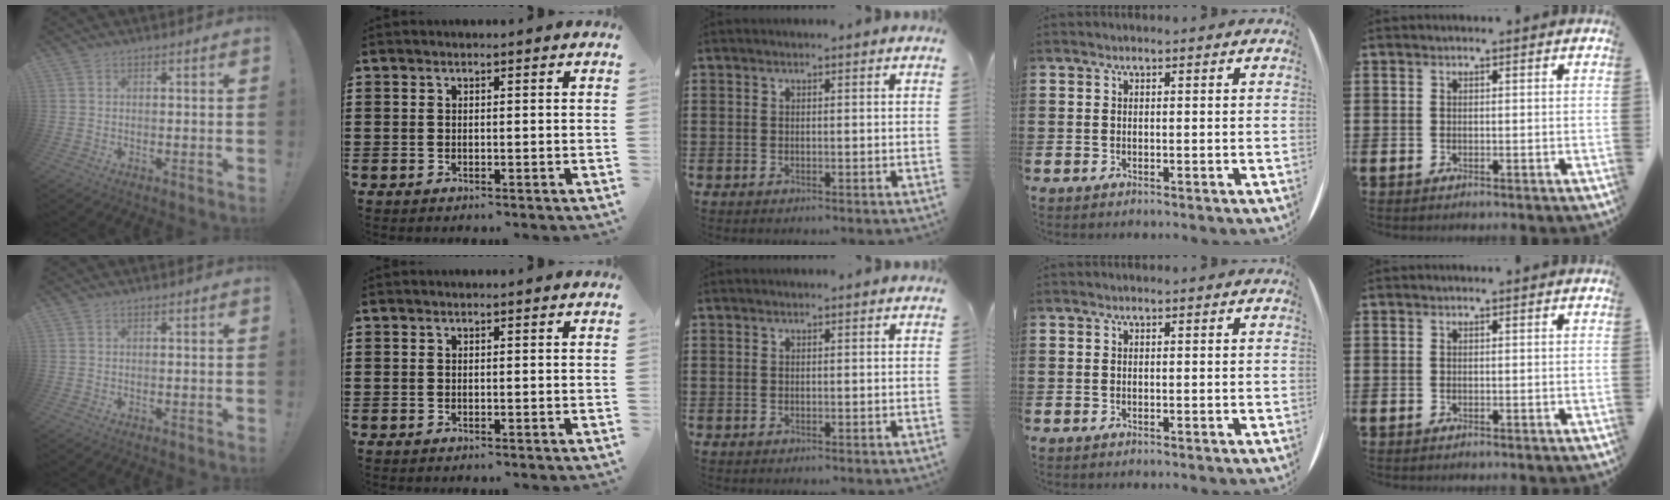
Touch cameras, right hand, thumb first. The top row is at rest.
{}